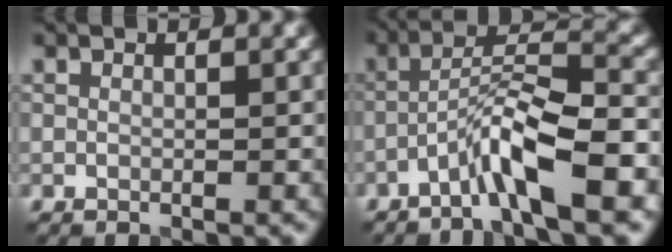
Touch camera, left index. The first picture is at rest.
{"total": 6.4, "force": [-3.6, 0.7, 5.2], "torque": [-0.093, 0.018, -0.069]}